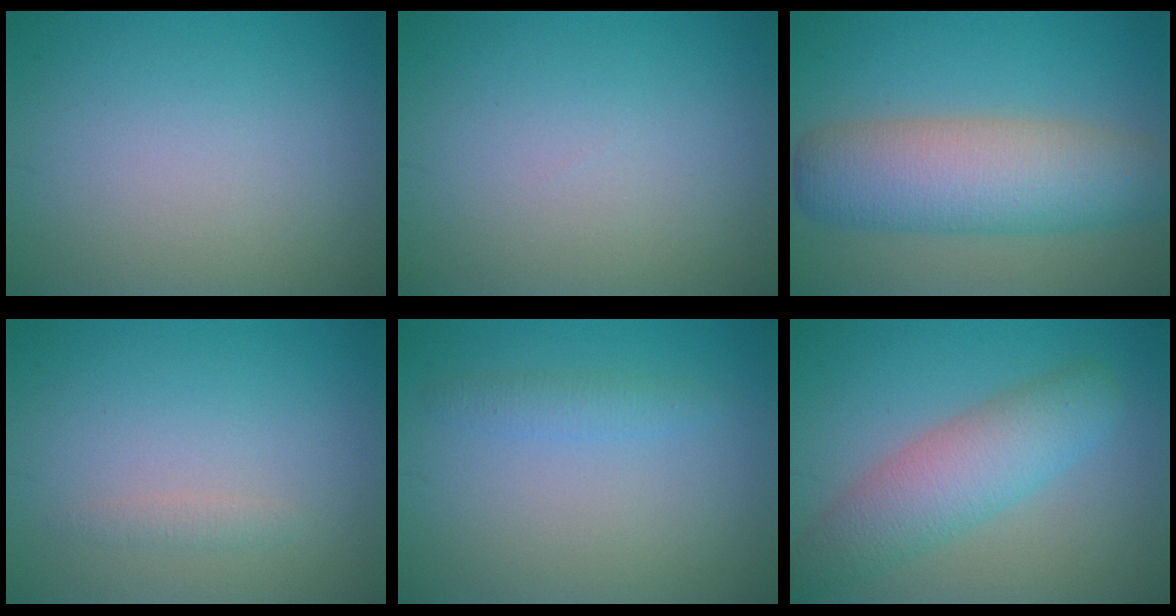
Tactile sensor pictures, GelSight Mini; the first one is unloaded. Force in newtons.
{"total": 0.0}
{"total": 8.5, "press": 8.5, "slide": 0.2}
{"total": 0.8, "press": 0.8, "slide": 0.0}
{"total": 1.5, "press": 1.5, "slide": 0.1}
{"total": 5.6, "press": 5.6, "slide": 0.3}